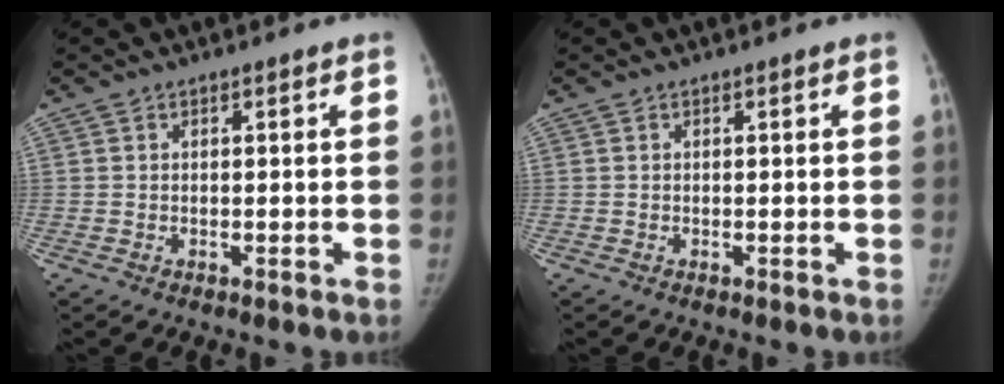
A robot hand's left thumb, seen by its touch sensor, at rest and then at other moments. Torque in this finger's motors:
{"motor_torque": [0.00, 0.00, 0.14, -0.13, 0.00]}